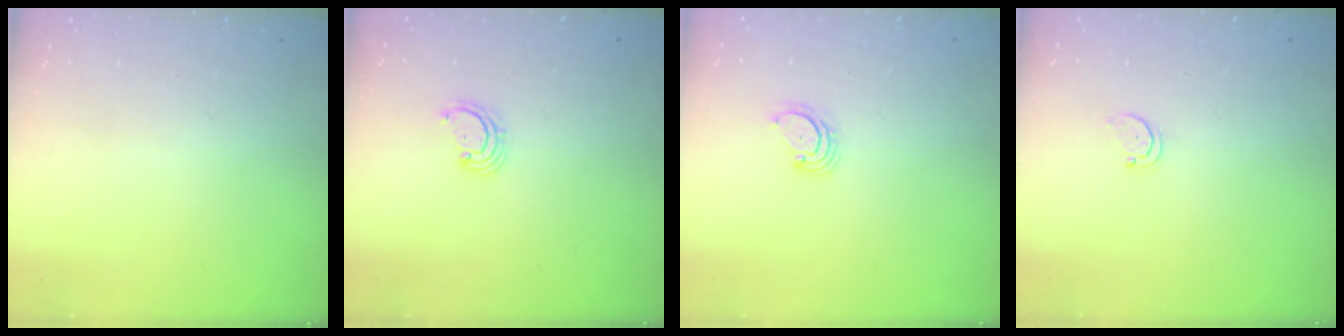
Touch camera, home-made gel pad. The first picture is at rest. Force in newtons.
{"total": 2.3, "press": 2.3, "slide": 0.1}
{"total": 3.1, "press": 3.1, "slide": 0.3}
{"total": 1.5, "press": 1.5, "slide": 0.3}